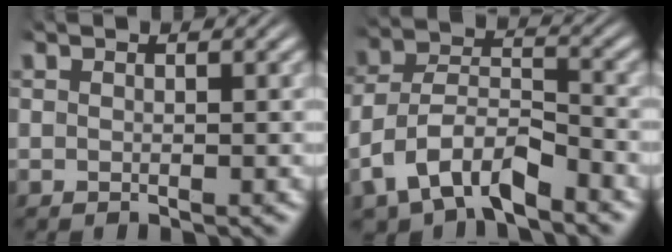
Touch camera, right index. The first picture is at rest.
{"total": 8.8, "force": [-3.7, 6.9, 4.1], "torque": [-0.107, -0.032, -0.064]}